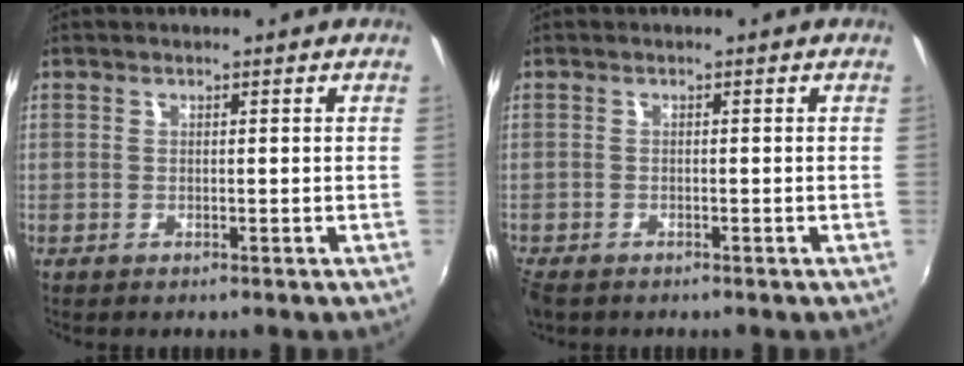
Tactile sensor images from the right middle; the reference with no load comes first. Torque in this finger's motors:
{"motor_torque": [1.07, -1.07, 0.36, 0.18]}